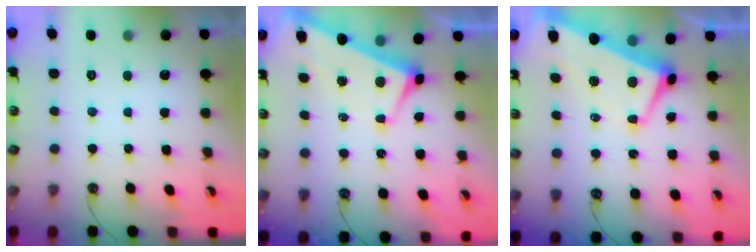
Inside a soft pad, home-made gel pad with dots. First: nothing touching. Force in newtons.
{"total": 2.5, "press": 2.4, "slide": 0.9}
{"total": 1.8, "press": 1.1, "slide": 1.3}